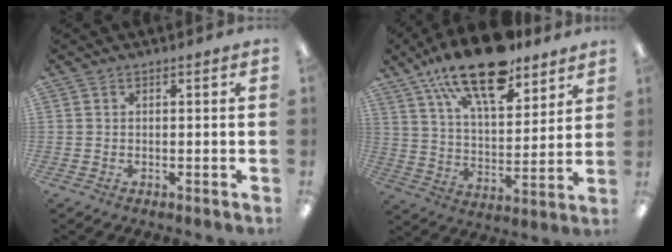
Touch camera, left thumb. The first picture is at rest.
{"total": 19.7, "force": [14.2, 7.5, 11.3], "torque": [-0.196, -0.073, 0.245]}